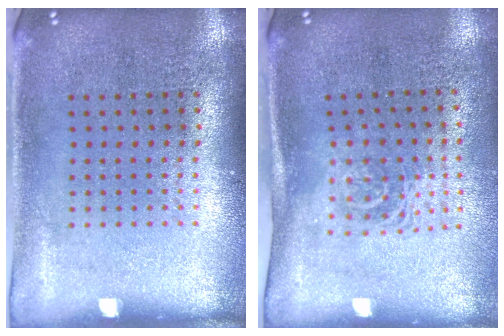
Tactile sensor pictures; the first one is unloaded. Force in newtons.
{"total": 1.6, "press": 1.2, "slide": 1.1}